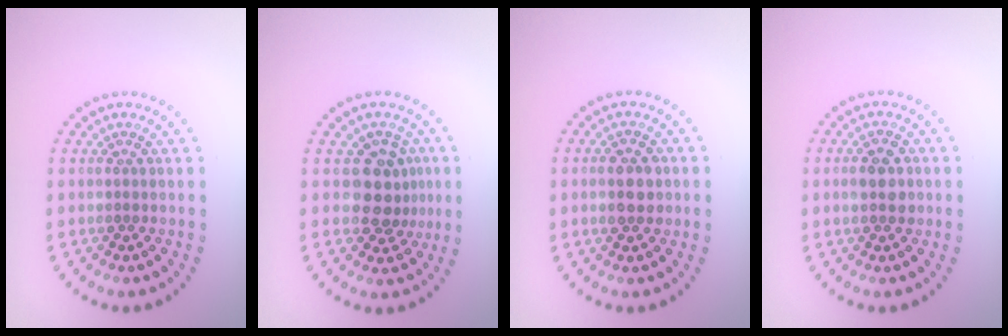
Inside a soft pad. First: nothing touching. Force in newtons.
{"total": 3.9, "press": 3.4, "slide": 1.7}
{"total": 2.8, "press": 2.8, "slide": 0.2}
{"total": 2.7, "press": 2.7, "slide": 0.1}